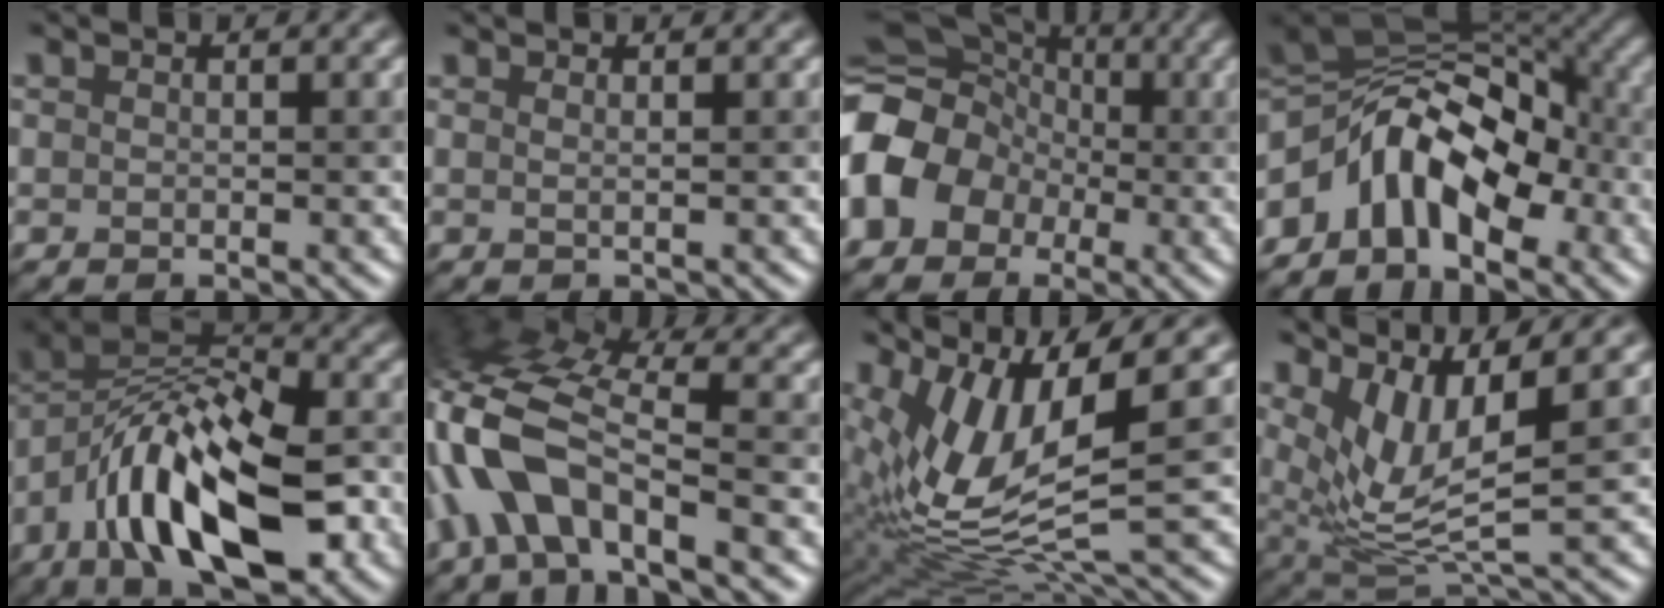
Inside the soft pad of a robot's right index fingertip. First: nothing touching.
{"total": 1.0, "force": [0.3, 0.5, 0.8], "torque": [-0.003, 0.000, -0.005]}
{"total": 10.9, "force": [-1.9, 9.6, 4.9], "torque": [-0.086, 0.000, -0.069]}
{"total": 8.5, "force": [-3.0, 4.8, 6.3], "torque": [-0.084, 0.022, -0.066]}
{"total": 12.4, "force": [-4.5, 5.3, 10.3], "torque": [-0.156, 0.023, -0.081]}
{"total": 9.6, "force": [-2.9, 4.4, 8.0], "torque": [-0.161, 0.023, -0.066]}
{"total": 11.8, "force": [1.1, 3.4, 11.2], "torque": [-0.227, -0.005, 0.035]}
{"total": 6.3, "force": [2.5, 1.7, 5.5], "torque": [-0.113, -0.002, 0.054]}